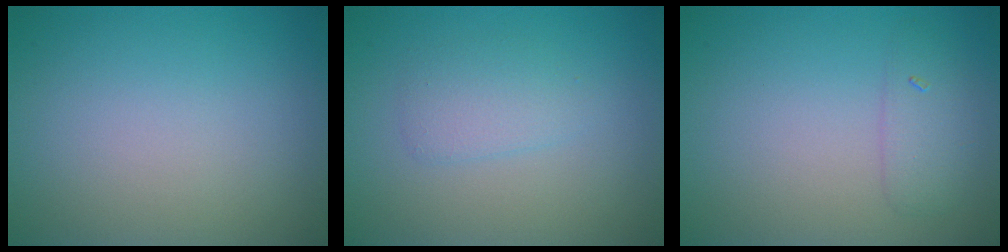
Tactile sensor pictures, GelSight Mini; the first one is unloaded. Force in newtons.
{"total": 1.9, "press": 1.9, "slide": 0.0}
{"total": 1.8, "press": 1.8, "slide": 0.1}